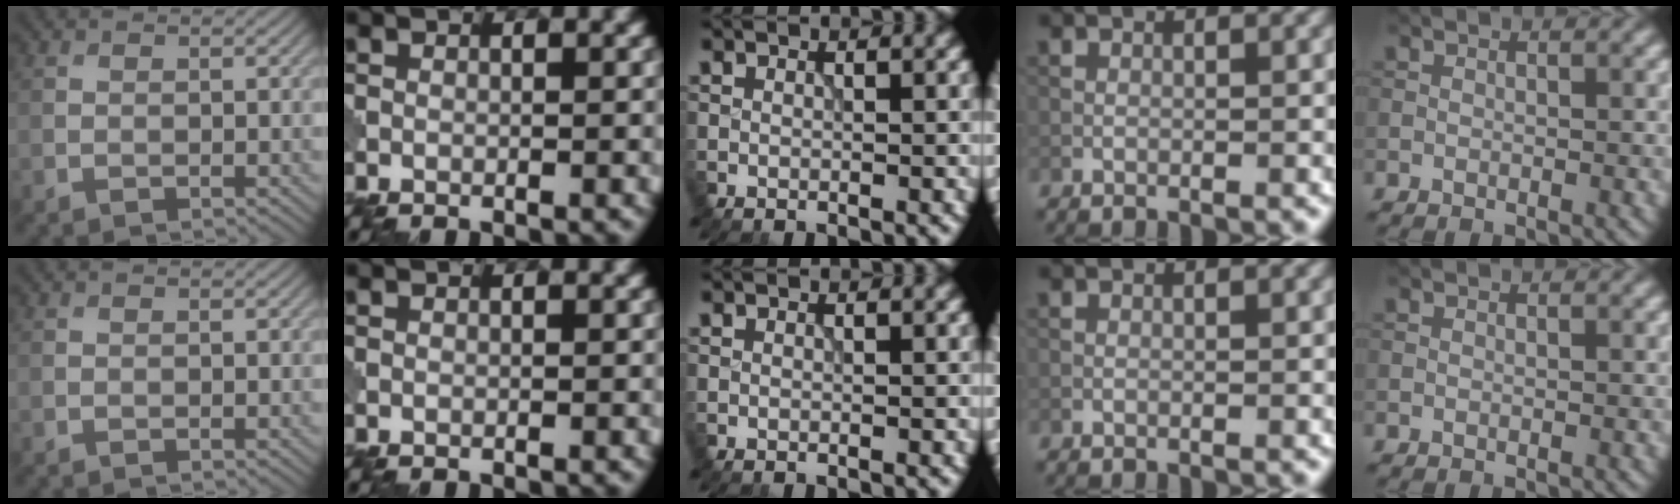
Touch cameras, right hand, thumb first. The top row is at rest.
{}